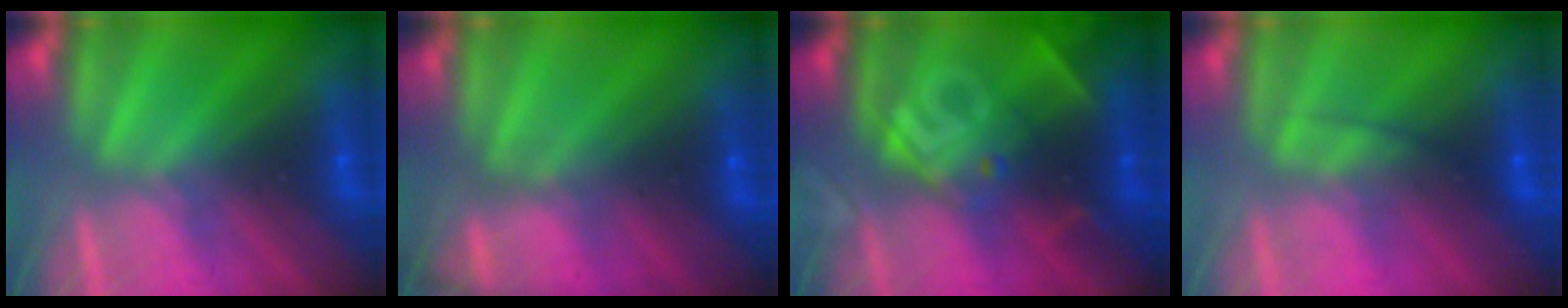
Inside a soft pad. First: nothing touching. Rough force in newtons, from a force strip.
{"total": 10.2}
{"total": 2.8}
{"total": 2.3}